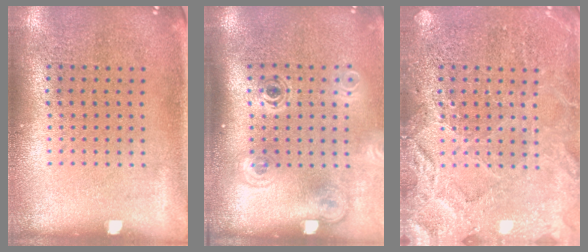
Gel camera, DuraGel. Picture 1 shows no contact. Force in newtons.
{"total": 1.9, "press": 1.3, "slide": 1.4}
{"total": 4.9, "press": 4.8, "slide": 0.6}